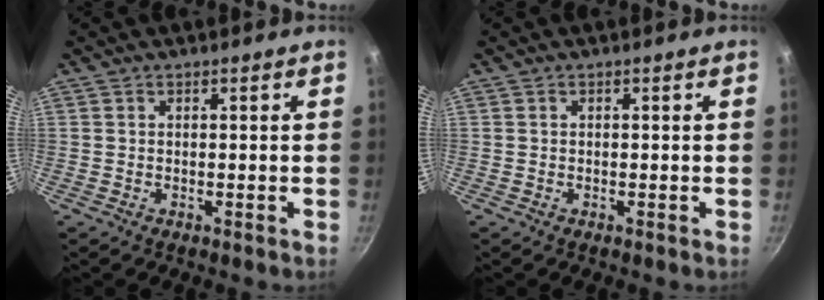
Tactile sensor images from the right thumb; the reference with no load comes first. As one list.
[{"total": 0.0}]